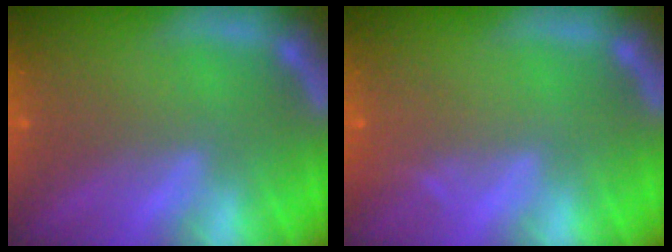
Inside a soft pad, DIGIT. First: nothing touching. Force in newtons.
{"total": 0.9}